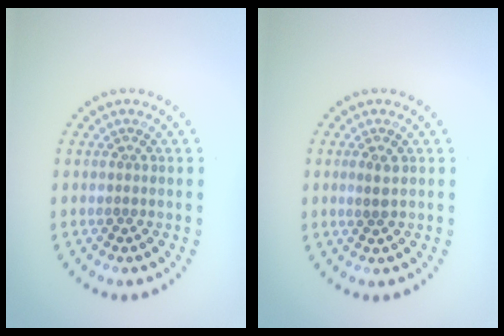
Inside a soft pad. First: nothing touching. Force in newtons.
{"total": 1.2, "press": 1.1, "slide": 0.4}